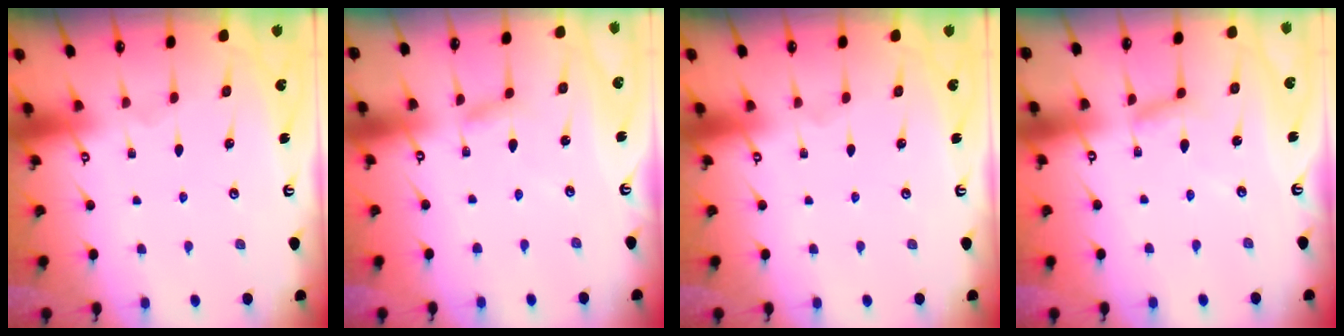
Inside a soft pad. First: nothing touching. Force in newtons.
{"total": 2.3, "press": 2.3, "slide": 0.2}
{"total": 0.0}
{"total": 5.2, "press": 5.2, "slide": 0.3}